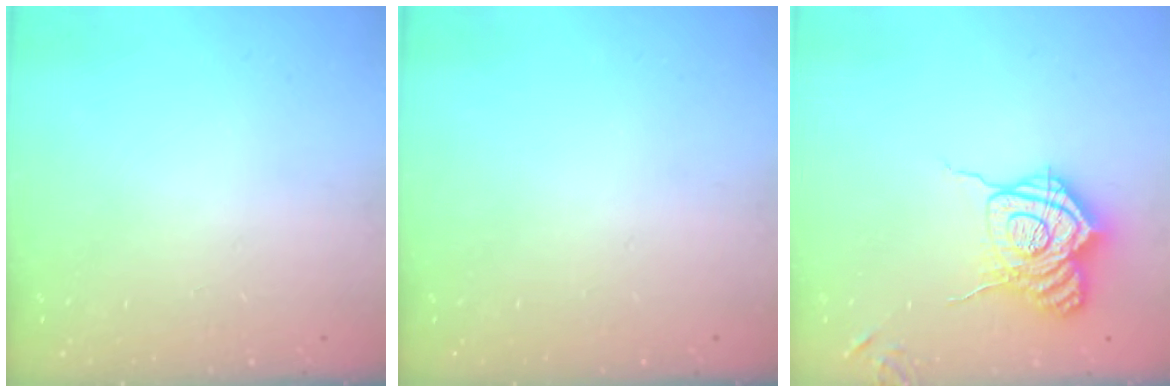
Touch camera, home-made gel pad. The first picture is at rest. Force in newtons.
{"total": 0.0}
{"total": 16.7, "press": 16.7, "slide": 0.6}